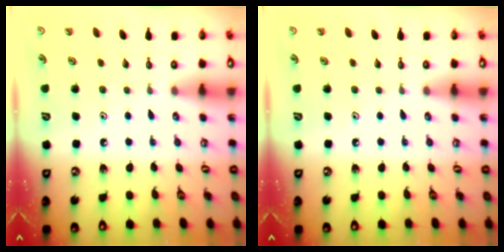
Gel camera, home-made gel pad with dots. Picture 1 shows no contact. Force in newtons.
{"total": 0.0}